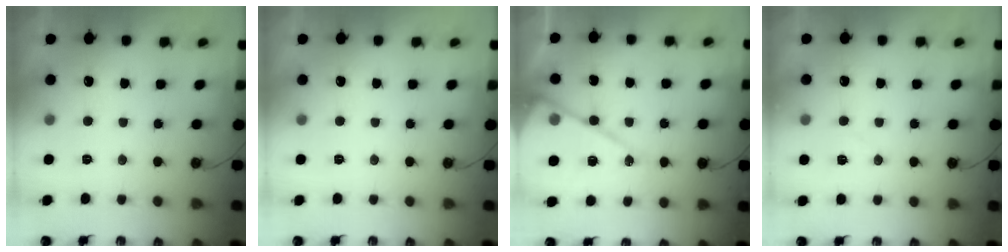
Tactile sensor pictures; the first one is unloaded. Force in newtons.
{"total": 0.0}
{"total": 15.0, "press": 15.0, "slide": 1.5}
{"total": 7.1, "press": 7.0, "slide": 0.7}